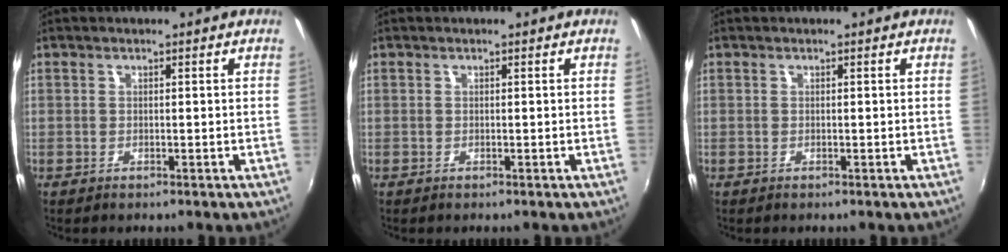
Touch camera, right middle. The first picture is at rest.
{"total": 0.0}
{"total": 0.0}